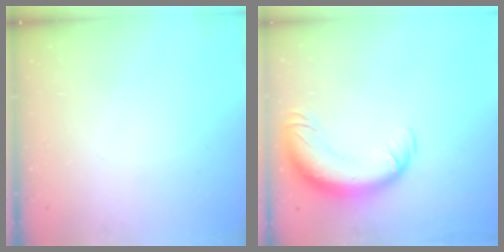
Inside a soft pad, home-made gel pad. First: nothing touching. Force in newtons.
{"total": 14.6, "press": 14.2, "slide": 3.4}